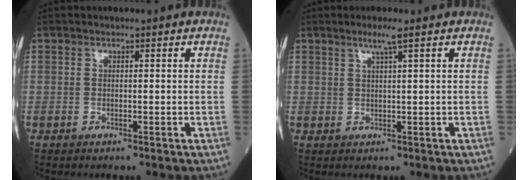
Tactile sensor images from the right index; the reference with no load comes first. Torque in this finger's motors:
{"motor_torque": [0.35, 0.28, 0.20, 0.05]}